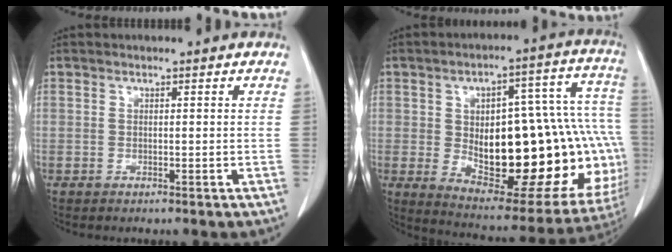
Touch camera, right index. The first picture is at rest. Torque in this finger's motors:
{"motor_torque": [2.14, 0.00, 0.70, 0.14]}